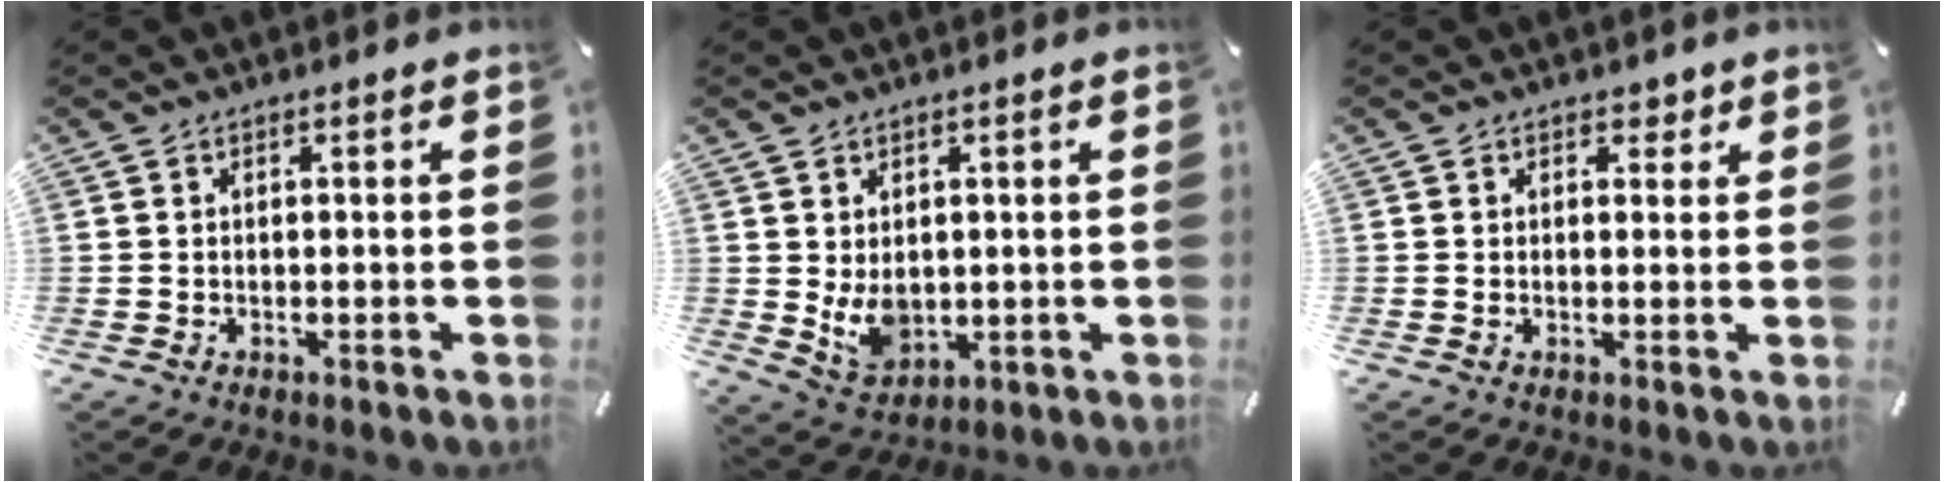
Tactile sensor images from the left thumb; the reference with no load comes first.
{"total": 6.5, "force": [1.0, 5.2, 3.8], "torque": [-0.081, -0.011, 0.020]}
{"total": 2.1, "force": [1.3, 1.6, 0.6], "torque": [0.010, -0.005, 0.017]}